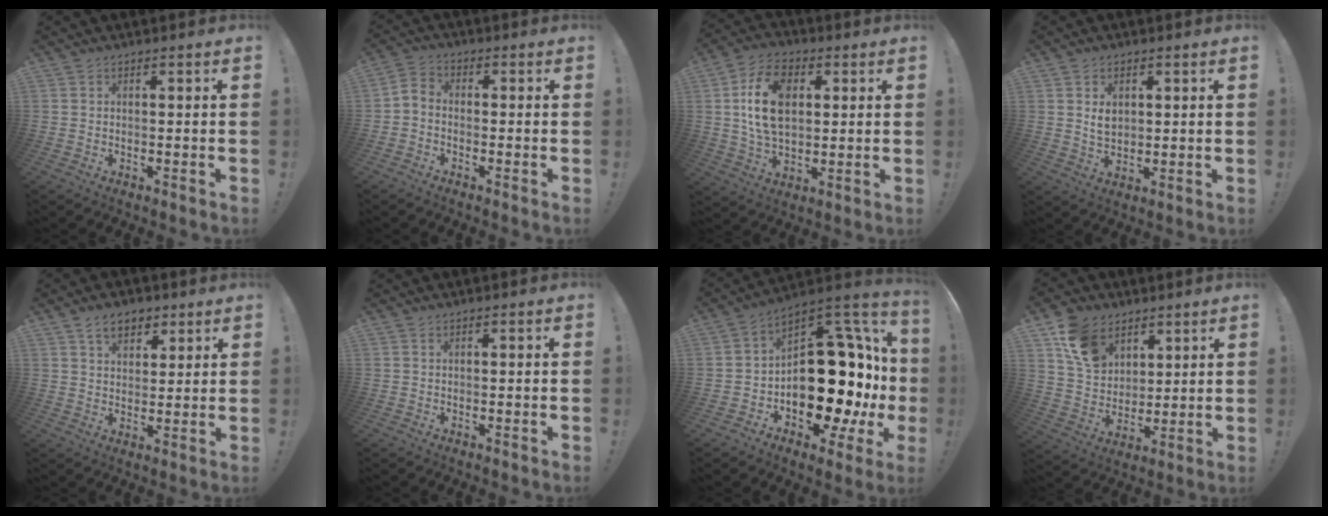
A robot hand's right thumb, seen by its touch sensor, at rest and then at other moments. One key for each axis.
{"total": 3.1, "fx": -2.3, "fy": 1.7, "fz": 1.2, "tx": -0.022, "ty": 0.008, "tz": -0.043}
{"total": 13.3, "fx": 2.6, "fy": 8.8, "fz": 9.7, "tx": -0.170, "ty": 0.005, "tz": 0.044}
{"total": 4.7, "fx": 1.6, "fy": 3.6, "fz": 2.6, "tx": -0.032, "ty": -0.005, "tz": 0.026}
{"total": 7.7, "fx": 4.6, "fy": 5.0, "fz": 3.7, "tx": -0.057, "ty": -0.013, "tz": 0.086}
{"total": 0.0}
{"total": 22.9, "fx": -3.3, "fy": 14.7, "fz": 17.3, "tx": -0.218, "ty": -0.006, "tz": -0.020}
{"total": 13.7, "fx": 7.7, "fy": 9.7, "fz": 5.8, "tx": -0.104, "ty": -0.032, "tz": 0.156}